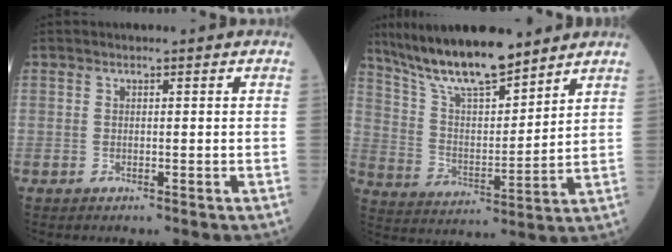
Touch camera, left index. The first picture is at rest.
{"total": 14.9, "force": [12.4, 2.7, 7.8], "torque": [-0.147, 0.003, 0.229]}